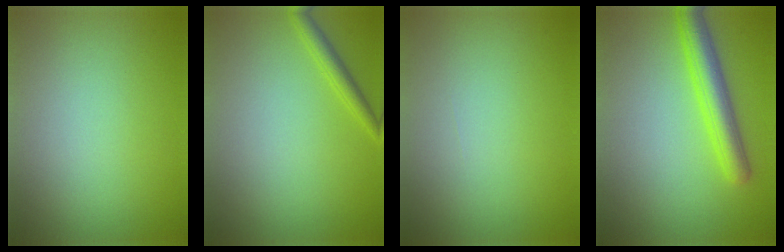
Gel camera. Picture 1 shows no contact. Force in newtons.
{"total": 1.6, "press": 1.6, "slide": 0.1}
{"total": 0.0}
{"total": 4.2, "press": 4.2, "slide": 0.1}